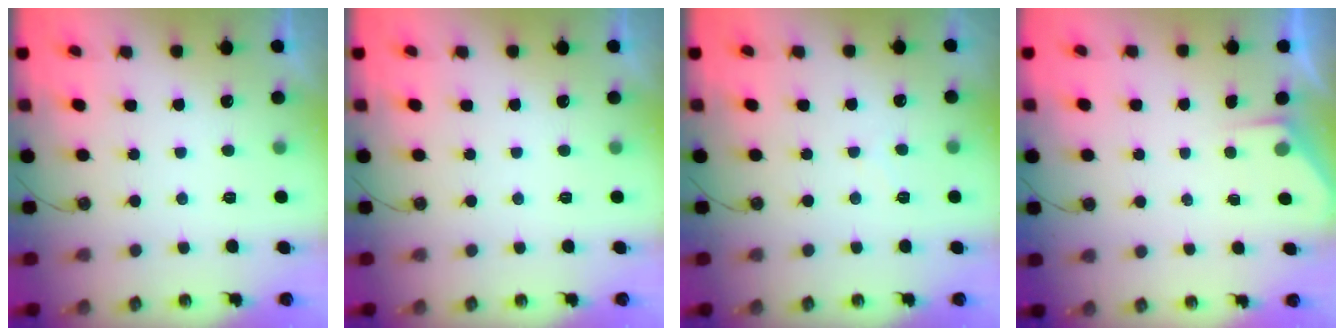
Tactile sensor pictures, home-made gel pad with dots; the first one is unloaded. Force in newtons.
{"total": 0.0}
{"total": 4.0, "press": 4.0, "slide": 0.6}
{"total": 2.4, "press": 2.3, "slide": 0.4}